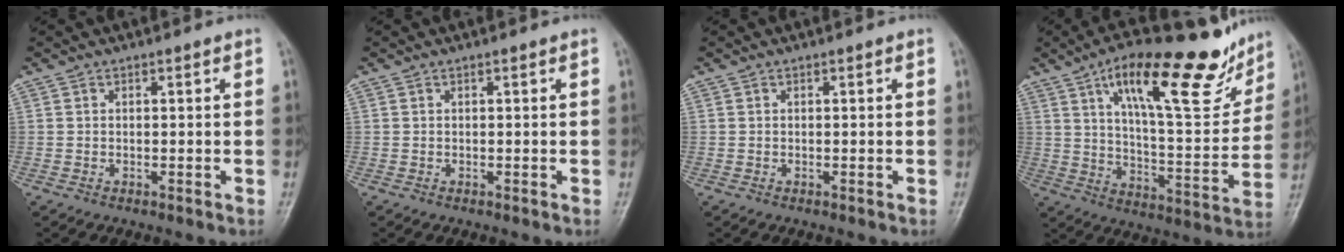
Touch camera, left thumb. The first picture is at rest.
{"total": 0.0}
{"total": 0.0}
{"total": 23.6, "force": [14.2, 7.5, 17.2], "torque": [-0.219, -0.052, 0.226]}